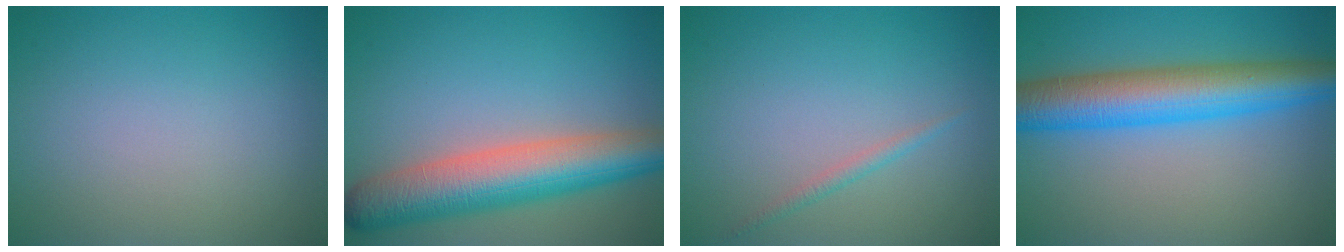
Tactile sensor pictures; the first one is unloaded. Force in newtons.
{"total": 8.6, "press": 8.5, "slide": 0.6}
{"total": 0.9, "press": 0.9, "slide": 0.1}
{"total": 8.5, "press": 8.5, "slide": 0.1}